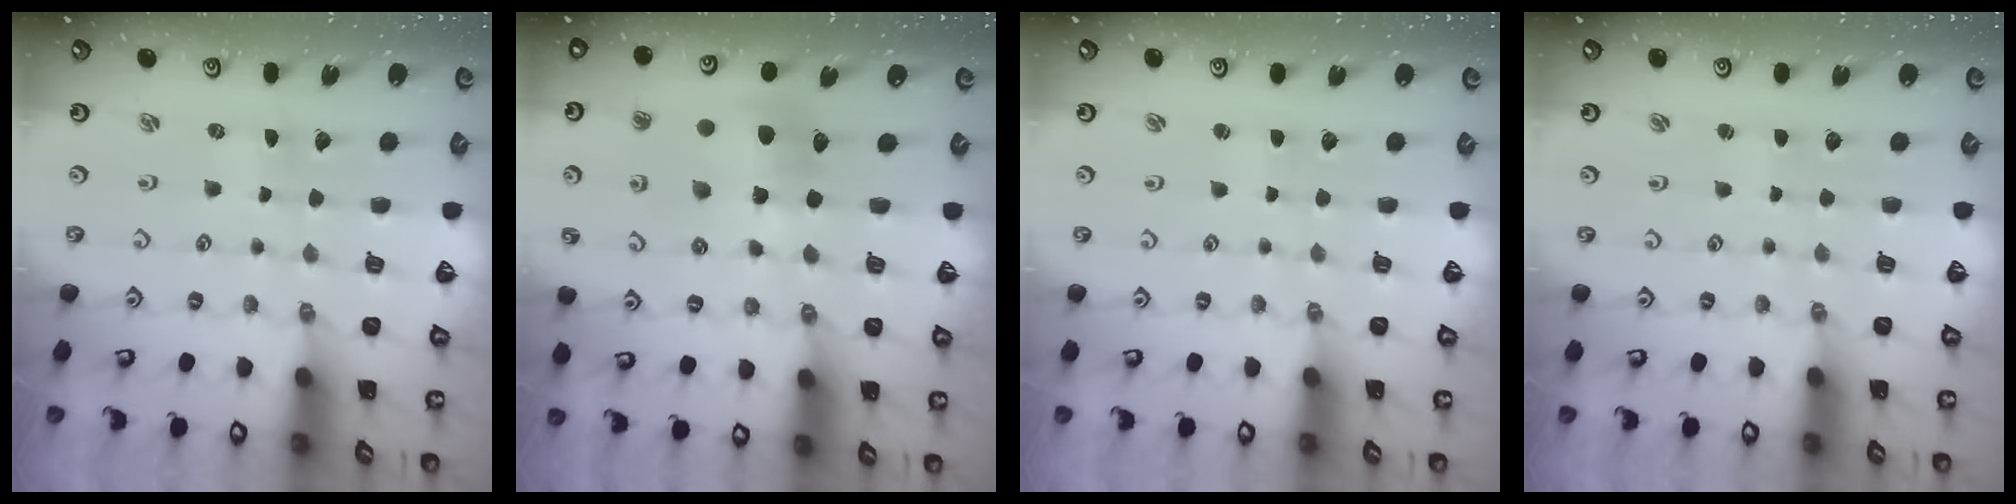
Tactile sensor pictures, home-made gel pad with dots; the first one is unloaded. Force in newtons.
{"total": 11.4, "press": 11.3, "slide": 1.4}
{"total": 1.3, "press": 1.3, "slide": 0.2}
{"total": 1.6, "press": 1.6, "slide": 0.3}